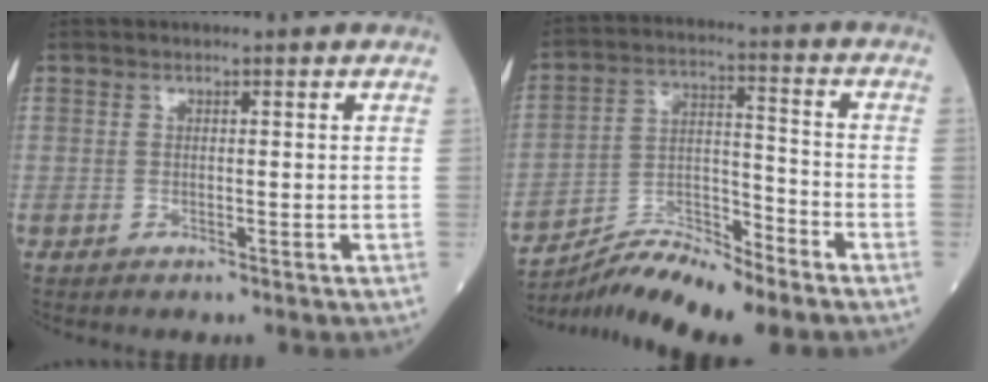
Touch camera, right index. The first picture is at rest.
{"total": 9.7, "force": [-8.9, 0.6, 3.9], "torque": [-0.070, 0.020, -0.158]}